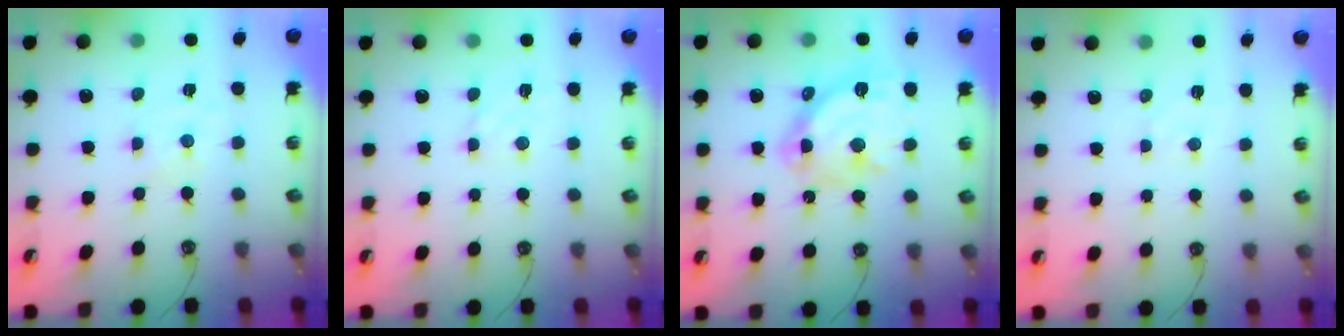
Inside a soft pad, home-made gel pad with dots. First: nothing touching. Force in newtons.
{"total": 3.6, "press": 3.6, "slide": 0.5}
{"total": 16.5, "press": 16.5, "slide": 1.1}
{"total": 5.0, "press": 4.9, "slide": 0.5}